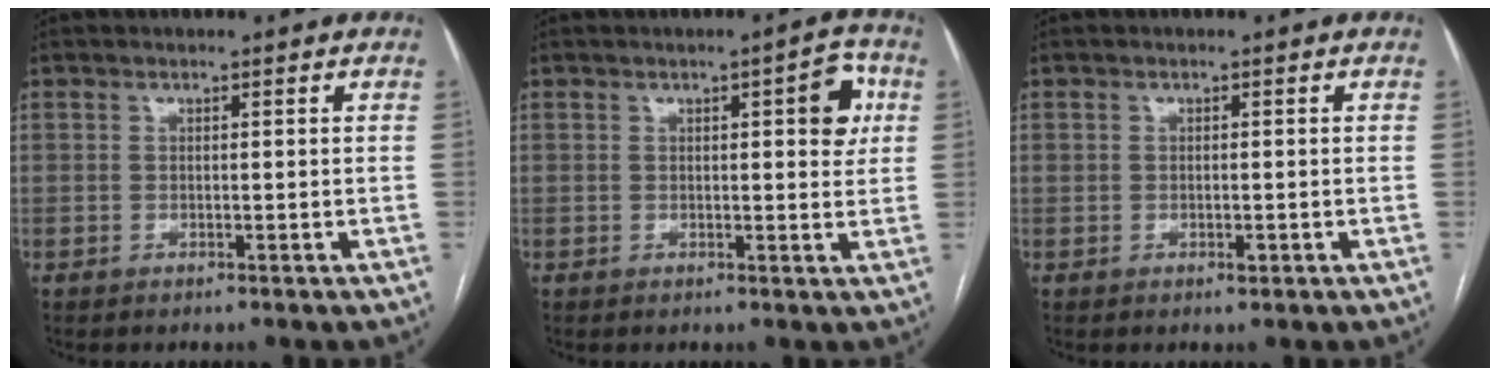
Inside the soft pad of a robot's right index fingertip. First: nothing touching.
{"total": 5.0, "force": [1.5, 1.2, 4.7], "torque": [-0.056, 0.007, 0.014]}
{"total": 1.2, "force": [-0.2, 0.8, 0.9], "torque": [-0.017, 0.002, -0.001]}